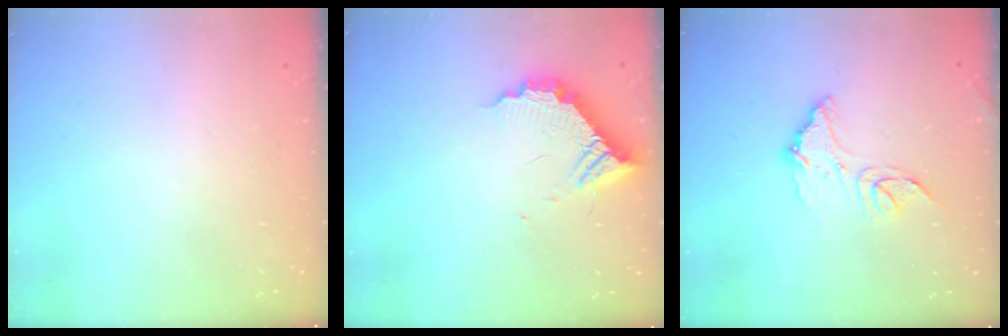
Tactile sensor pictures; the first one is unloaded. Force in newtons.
{"total": 11.9, "press": 11.8, "slide": 0.8}
{"total": 12.3, "press": 12.3, "slide": 1.0}